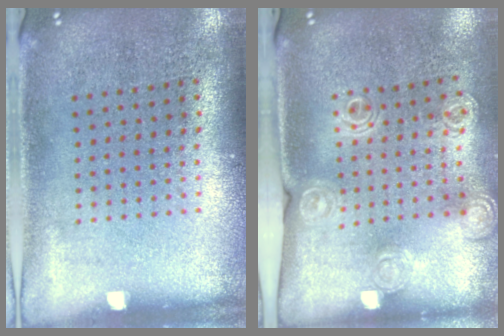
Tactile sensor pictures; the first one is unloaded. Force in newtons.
{"total": 1.4, "press": 1.4, "slide": 0.4}